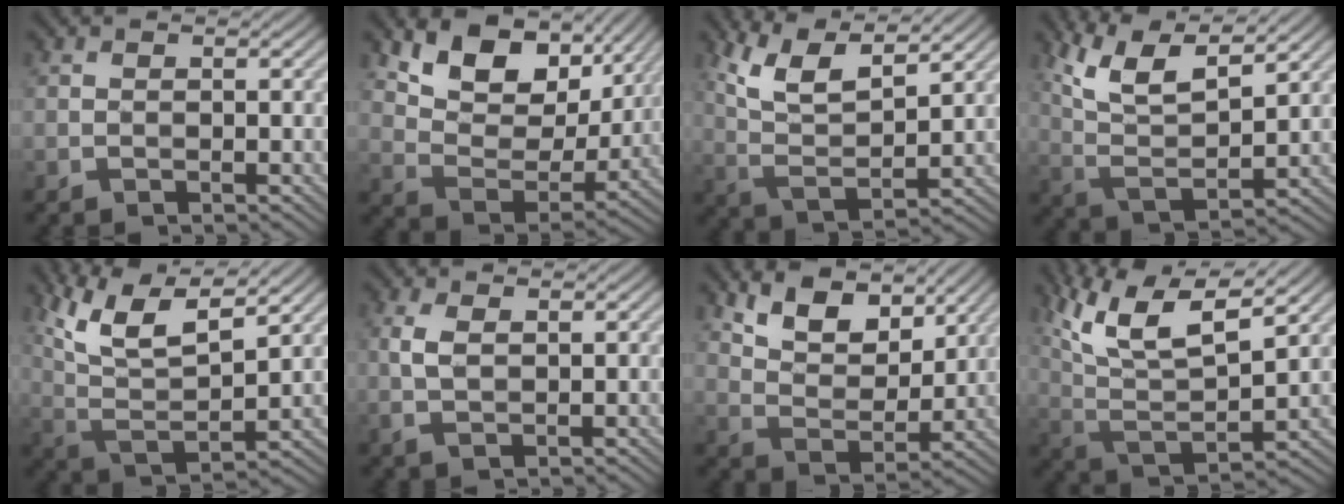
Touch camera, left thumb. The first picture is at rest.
{"total": 12.4, "force": [7.1, 7.2, 7.1], "torque": [-0.145, -0.006, 0.124]}
{"total": 9.9, "force": [6.6, 2.7, 6.8], "torque": [-0.166, 0.006, 0.136]}
{"total": 11.3, "force": [7.6, 3.0, 7.8], "torque": [-0.189, 0.008, 0.146]}
{"total": 12.6, "force": [8.4, 3.7, 8.7], "torque": [-0.208, 0.009, 0.153]}
{"total": 3.1, "force": [1.0, 1.4, 2.6], "torque": [-0.073, 0.004, 0.021]}
{"total": 9.4, "force": [6.3, 4.6, 5.3], "torque": [-0.119, -0.002, 0.111]}
{"total": 13.9, "force": [8.7, 4.5, 9.9], "torque": [-0.230, 0.011, 0.160]}